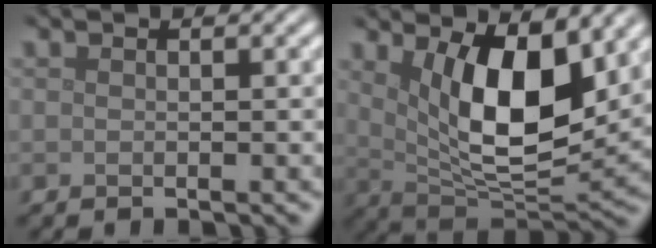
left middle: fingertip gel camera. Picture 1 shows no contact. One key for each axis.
{"total": 9.1, "fx": 3.0, "fy": 3.7, "fz": 7.8, "tx": -0.136, "ty": -0.020, "tz": 0.055}